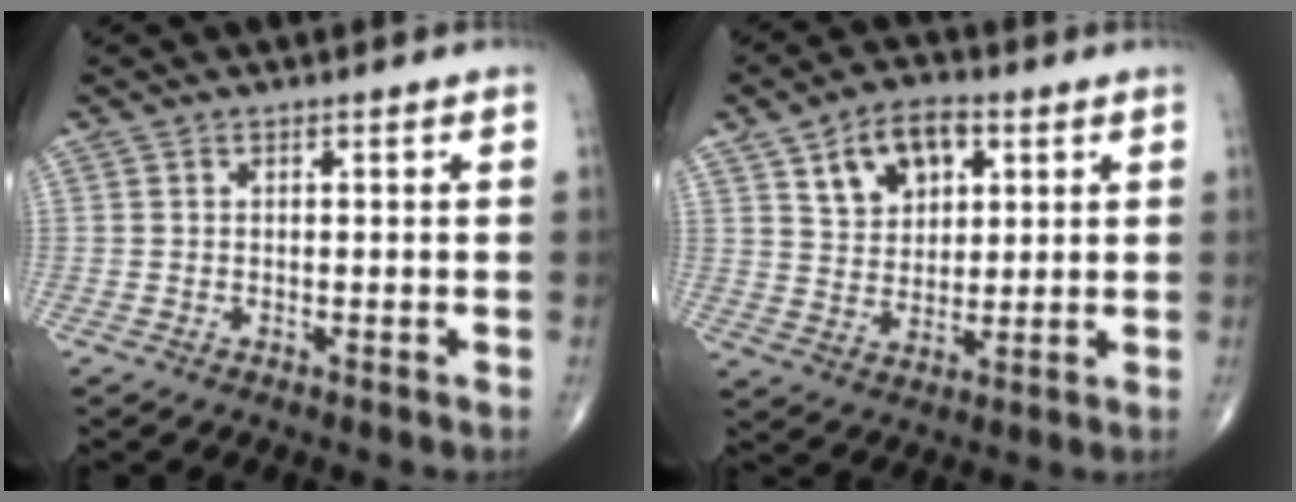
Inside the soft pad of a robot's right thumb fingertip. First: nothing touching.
{"total": 10.5, "force": [4.5, 6.9, 6.4], "torque": [-0.075, -0.012, 0.079]}